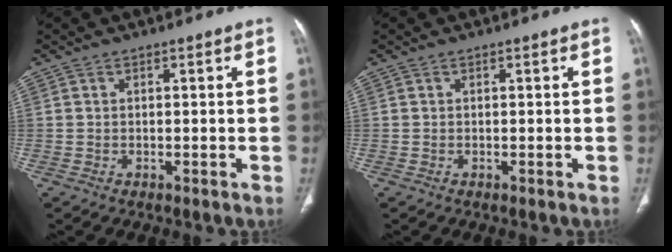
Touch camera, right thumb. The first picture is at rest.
{"total": 0.0}